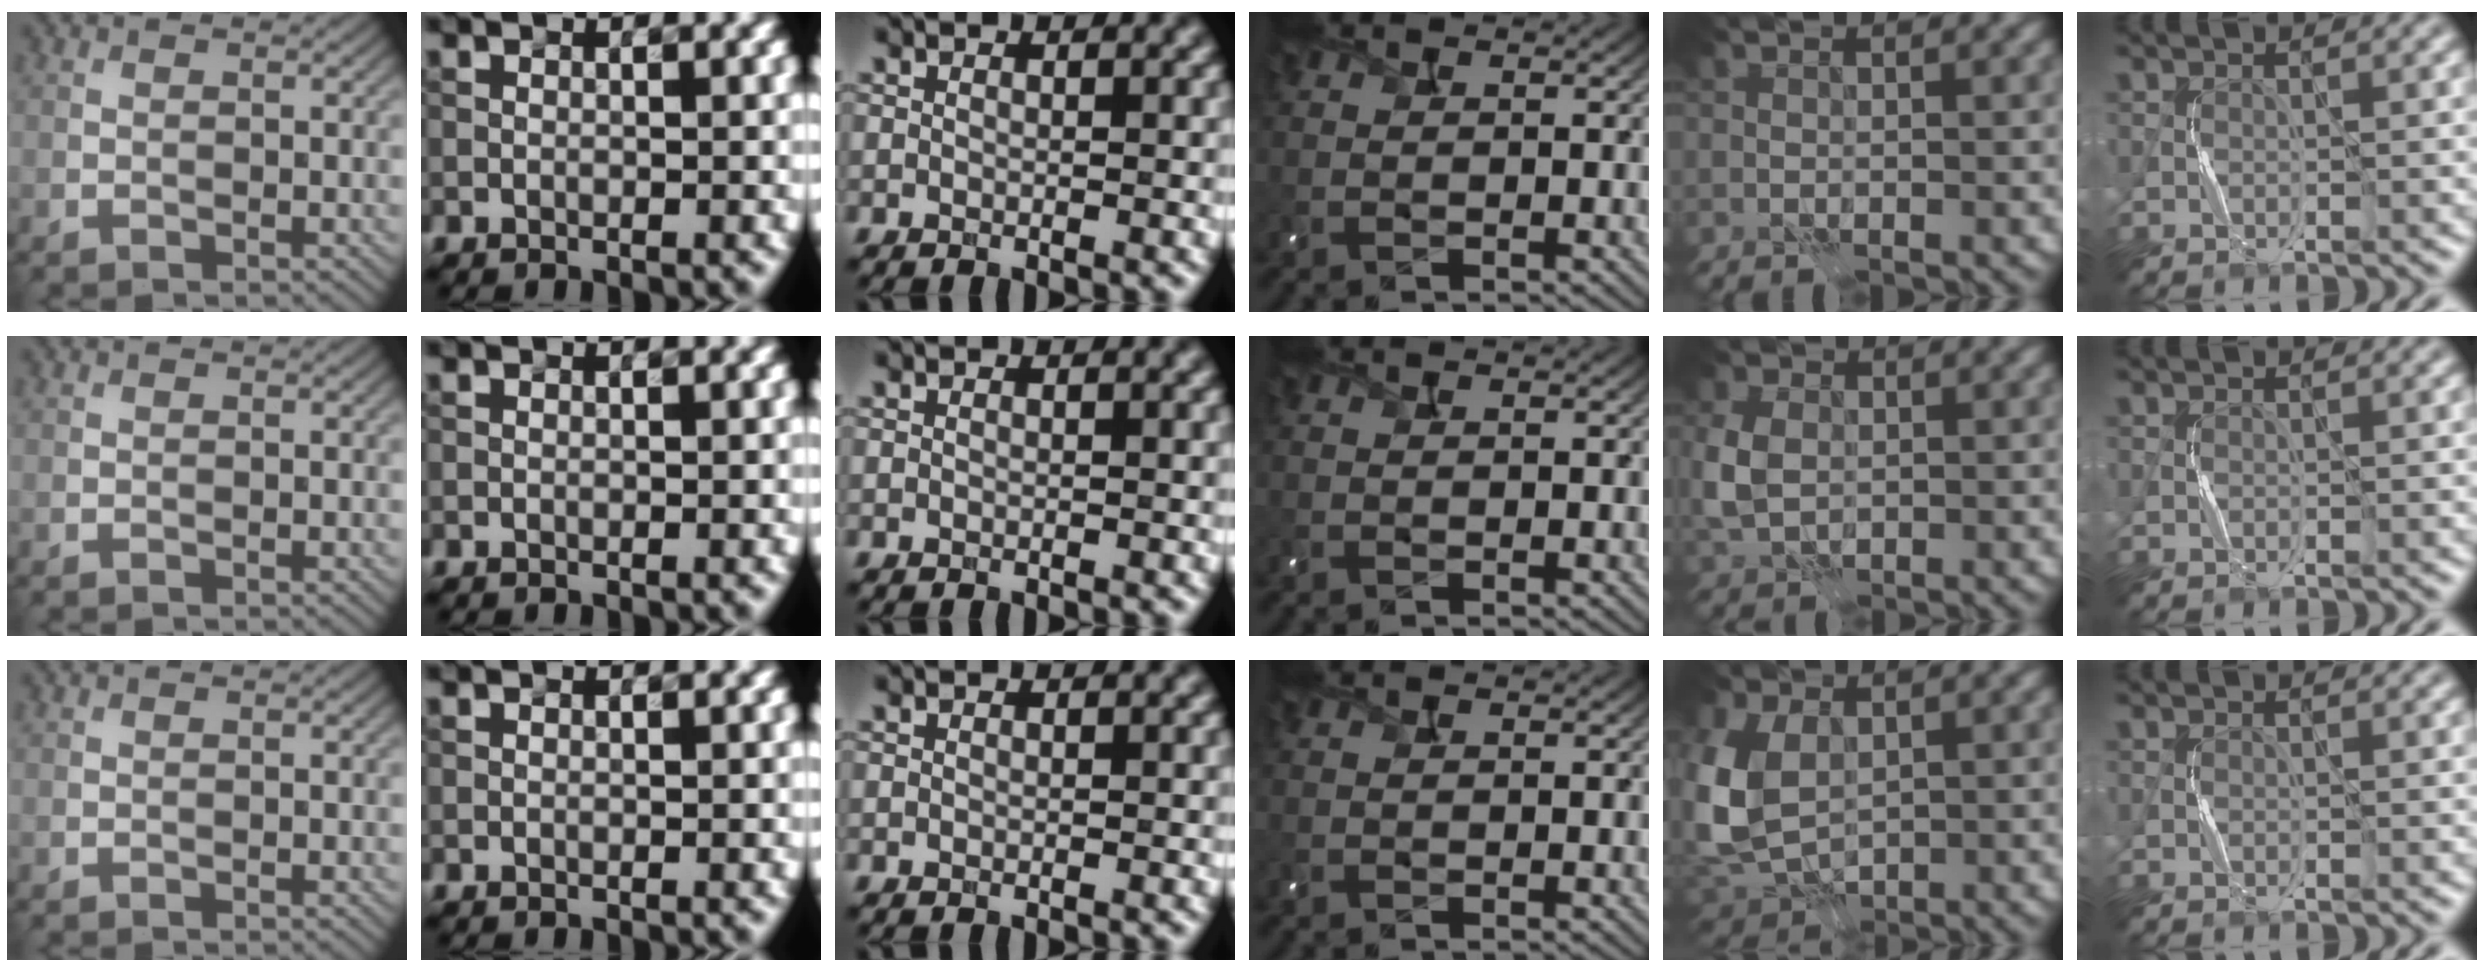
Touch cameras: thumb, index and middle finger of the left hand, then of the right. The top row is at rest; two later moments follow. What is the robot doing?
{"motion": "press", "object": "camera"}